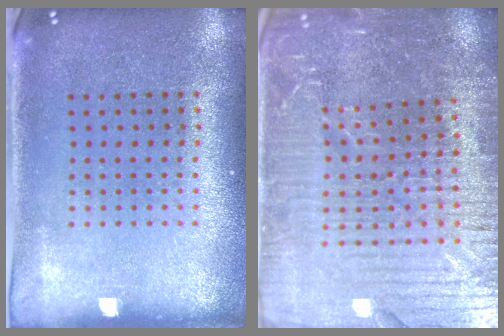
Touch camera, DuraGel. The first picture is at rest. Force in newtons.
{"total": 4.7, "press": 4.4, "slide": 1.5}